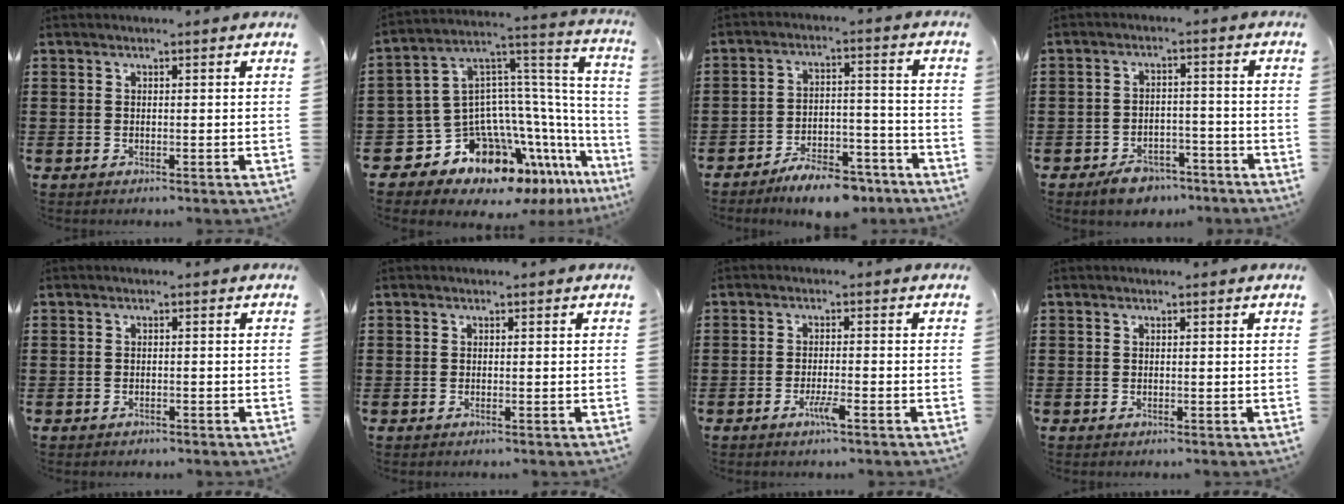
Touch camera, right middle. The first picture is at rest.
{"total": 11.7, "force": [-7.8, 7.4, 4.6], "torque": [-0.131, -0.031, -0.129]}
{"total": 7.8, "force": [-7.1, 1.6, 2.8], "torque": [-0.041, 0.020, -0.130]}
{"total": 4.5, "force": [-4.0, 1.6, 1.3], "torque": [-0.028, 0.012, -0.077]}
{"total": 0.8, "force": [-0.8, 0.2, 0.1], "torque": [-0.005, -0.003, -0.016]}
{"total": 0.0}
{"total": 2.9, "force": [-1.7, 0.2, 2.4], "torque": [-0.047, -0.001, -0.032]}
{"total": 0.0}